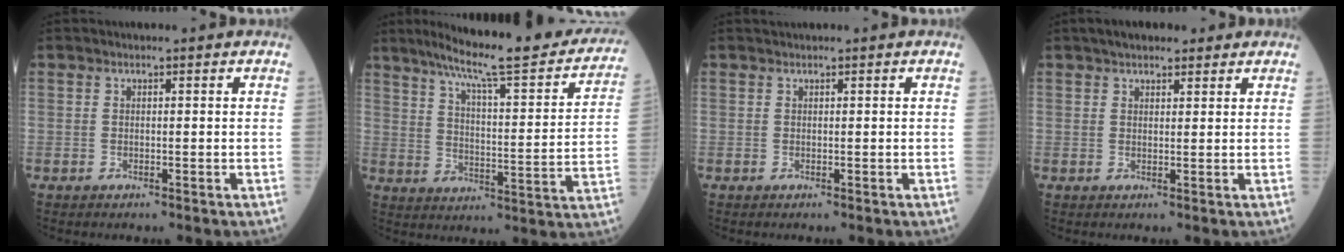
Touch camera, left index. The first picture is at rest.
{"total": 25.4, "force": [21.4, 2.6, 13.5], "torque": [-0.198, -0.022, 0.280]}
{"total": 0.5, "force": [0.5, -0.1, 0.0], "torque": [-0.005, 0.010, 0.013]}
{"total": 6.2, "force": [4.9, 2.2, 3.2], "torque": [-0.041, 0.032, 0.076]}